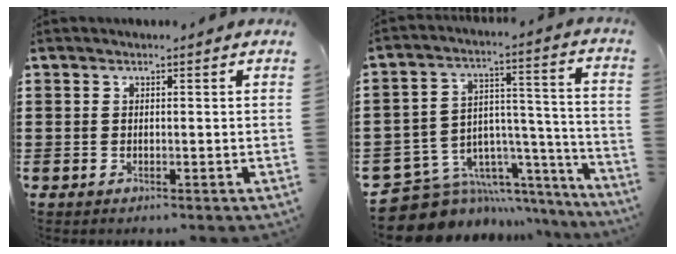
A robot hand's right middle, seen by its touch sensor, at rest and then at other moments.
{"total": 8.9, "force": [-7.0, 5.2, 1.7], "torque": [-0.047, -0.002, -0.124]}